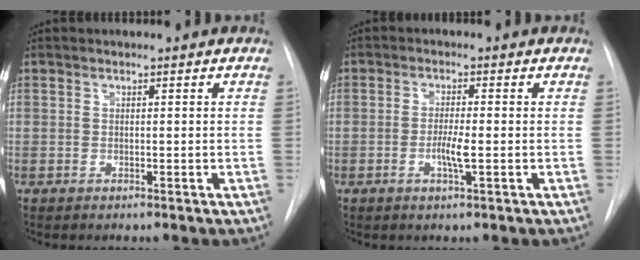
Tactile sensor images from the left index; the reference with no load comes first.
{"total": 3.2, "force": [-1.2, 0.1, 3.0], "torque": [-0.058, -0.008, -0.023]}